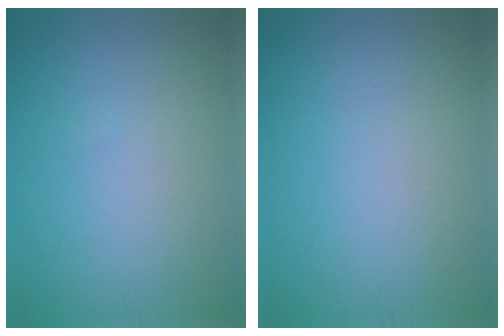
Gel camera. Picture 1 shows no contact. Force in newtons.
{"total": 0.0}